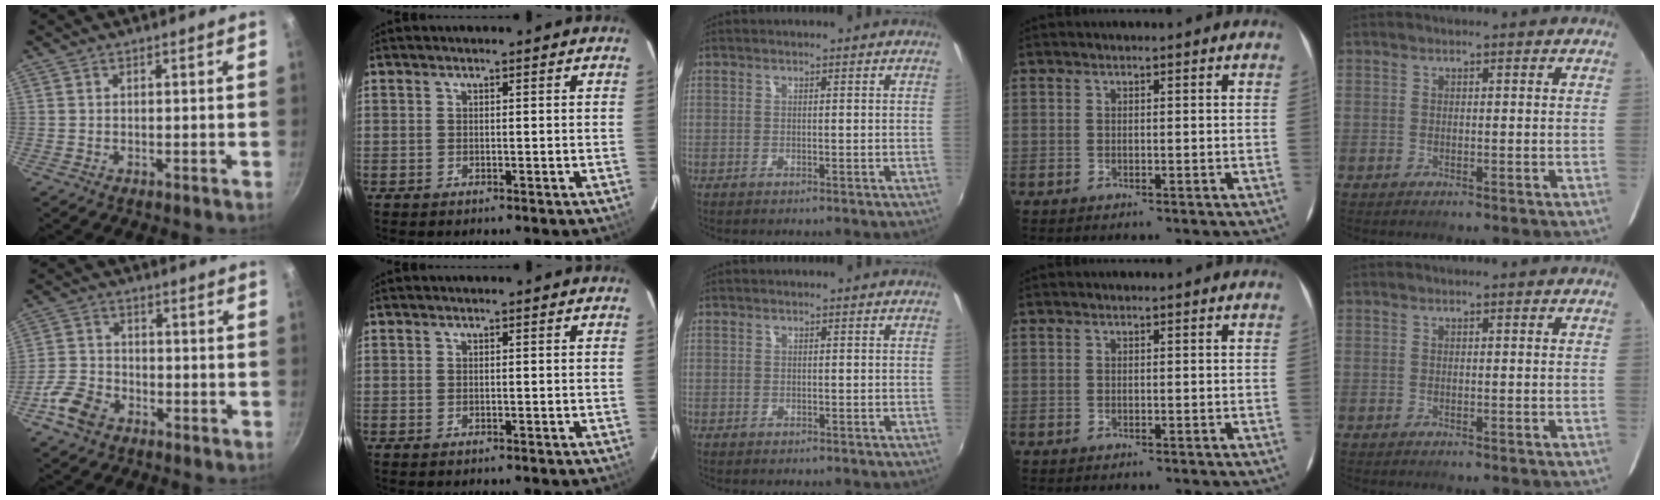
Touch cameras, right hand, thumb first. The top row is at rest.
{"thumb": {"total": 7.6, "force": [-3.9, 5.3, 3.8], "torque": [-0.064, 0.026, -0.083]}, "middle": {"total": 0.6, "force": [-0.4, 0.5, 0.0], "torque": [-0.001, 0.001, -0.006]}}